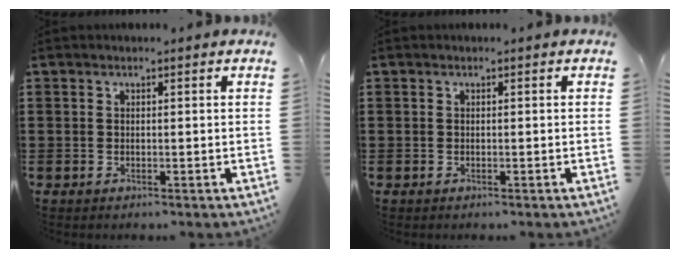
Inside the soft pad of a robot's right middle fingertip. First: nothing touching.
{"total": 0.0}